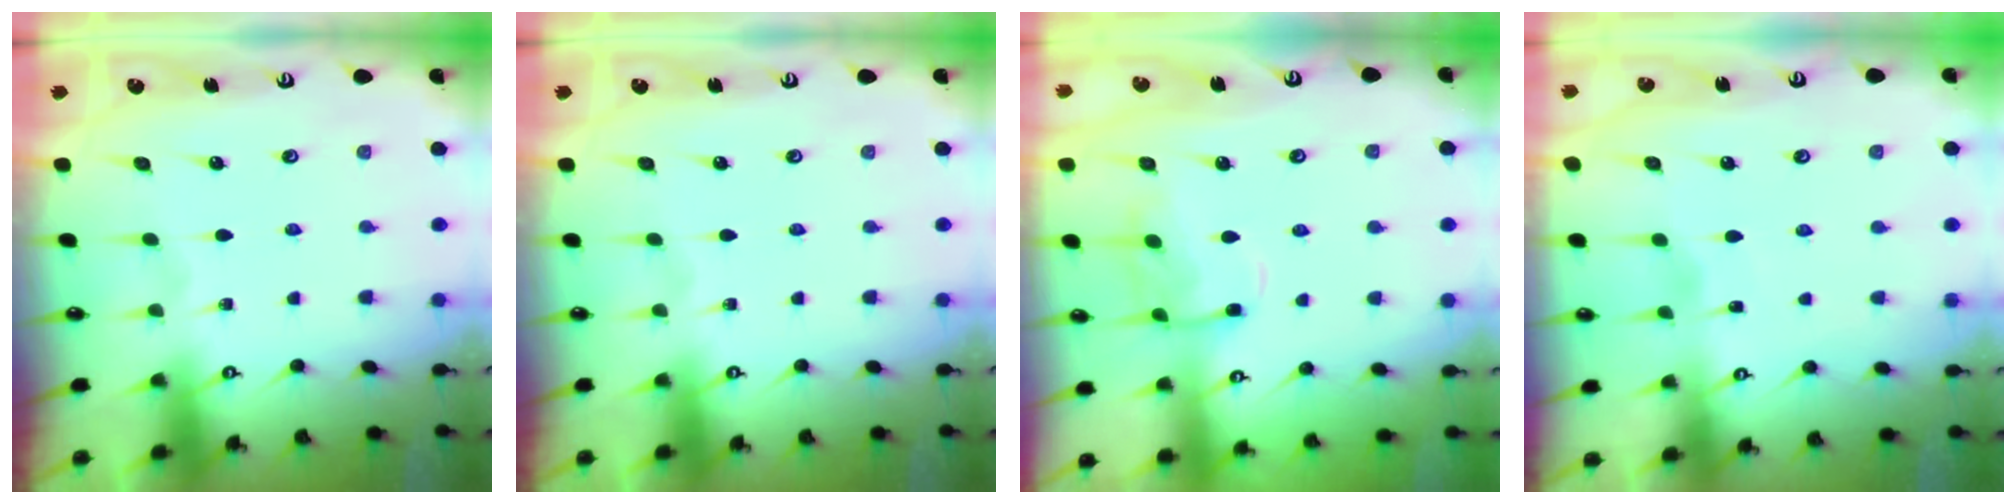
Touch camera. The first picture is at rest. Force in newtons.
{"total": 0.0}
{"total": 8.9, "press": 8.9, "slide": 0.9}
{"total": 1.7, "press": 1.7, "slide": 0.3}